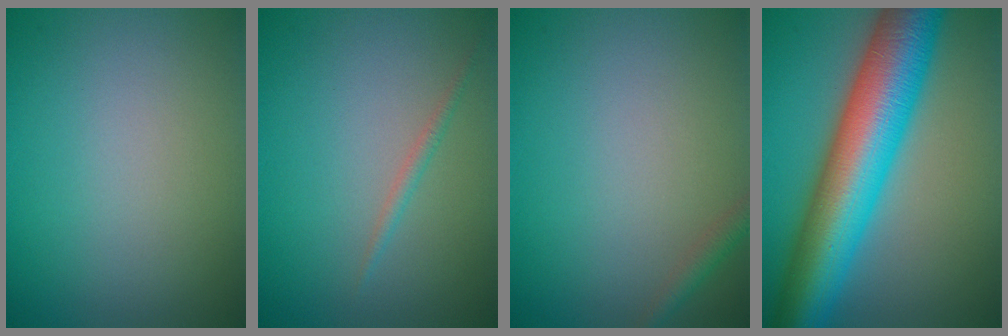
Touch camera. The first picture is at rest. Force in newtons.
{"total": 0.9, "press": 0.9, "slide": 0.0}
{"total": 1.3, "press": 1.3, "slide": 0.1}
{"total": 12.8, "press": 12.8, "slide": 0.1}